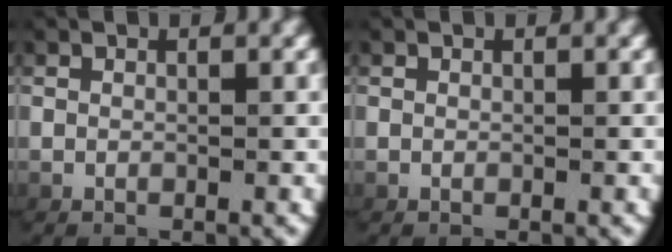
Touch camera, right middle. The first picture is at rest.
{"total": 0.0}